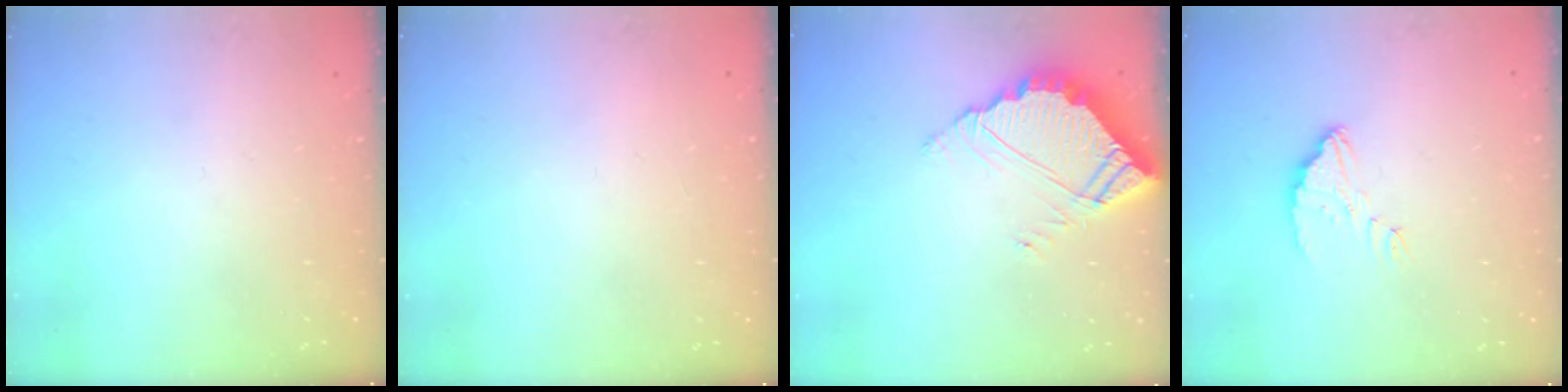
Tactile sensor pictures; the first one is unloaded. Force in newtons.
{"total": 2.2, "press": 2.2, "slide": 0.1}
{"total": 7.4, "press": 7.4, "slide": 0.2}
{"total": 3.2, "press": 3.1, "slide": 0.3}